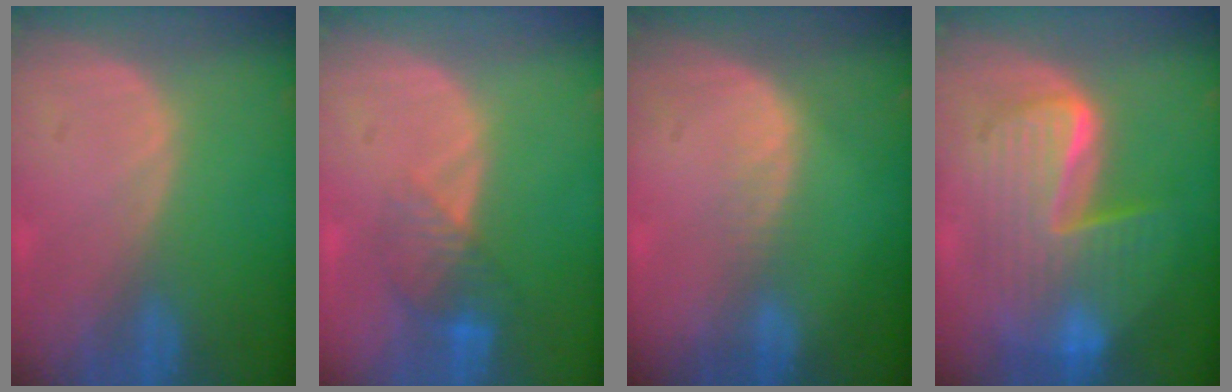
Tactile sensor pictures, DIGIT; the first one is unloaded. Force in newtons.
{"total": 4.2, "press": 3.8, "slide": 1.7}
{"total": 1.6, "press": 1.6, "slide": 0.1}
{"total": 10.4, "press": 10.4, "slide": 1.0}